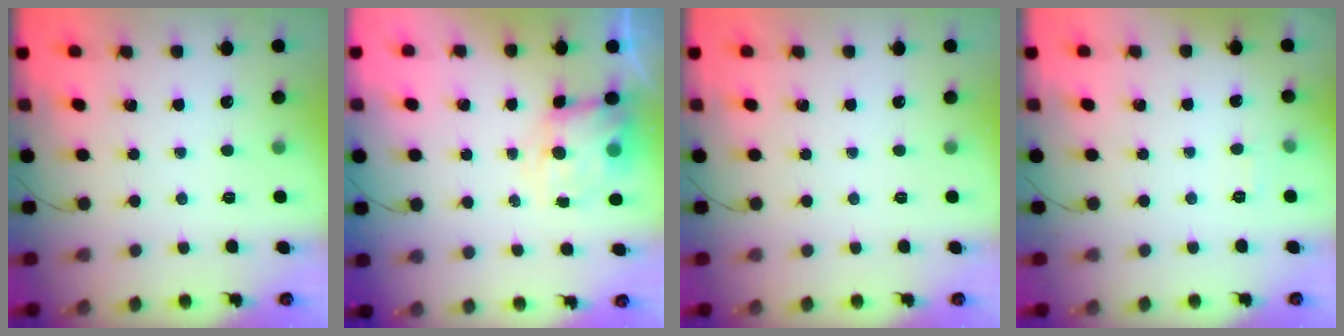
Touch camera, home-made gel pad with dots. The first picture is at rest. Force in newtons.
{"total": 6.9, "press": 6.8, "slide": 1.1}
{"total": 0.0}
{"total": 1.9, "press": 1.4, "slide": 1.3}